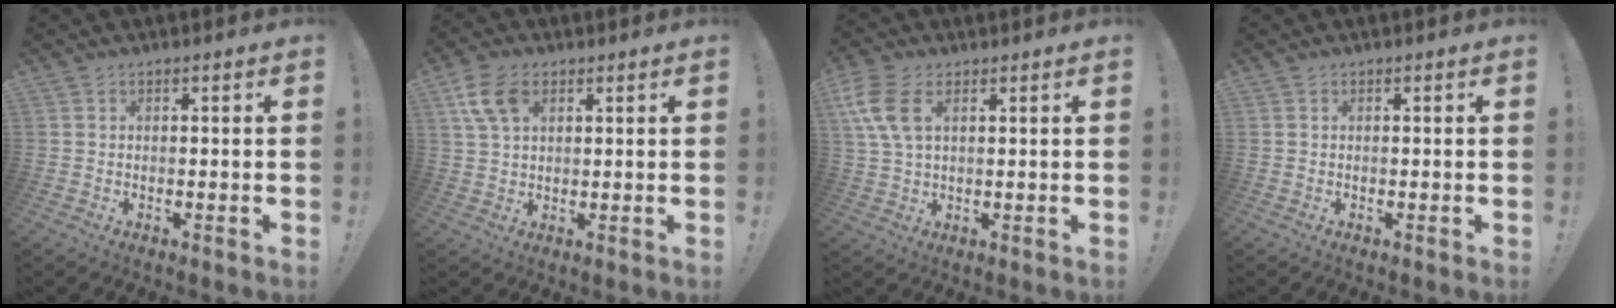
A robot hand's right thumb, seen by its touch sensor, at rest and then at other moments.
{"total": 9.0, "force": [3.9, 5.3, 6.2], "torque": [-0.112, -0.002, 0.077]}
{"total": 9.5, "force": [3.7, 5.1, 7.2], "torque": [-0.153, -0.004, 0.072]}
{"total": 0.0}